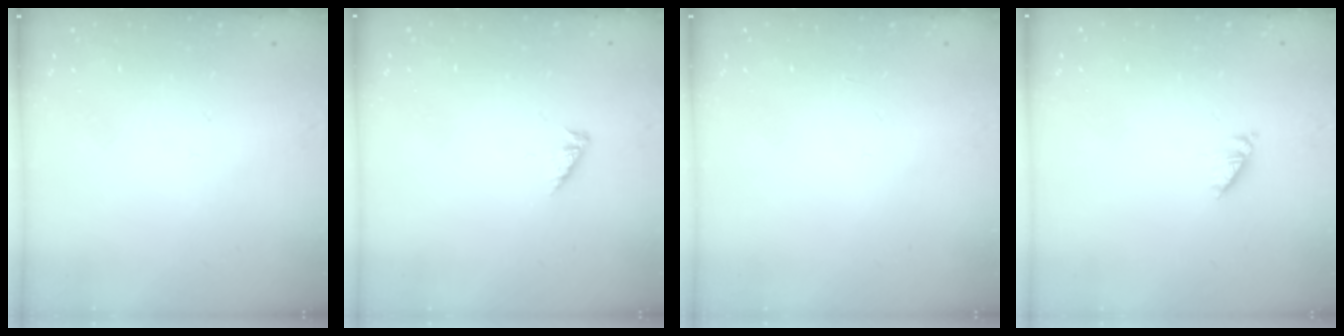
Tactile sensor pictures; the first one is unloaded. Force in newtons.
{"total": 1.7, "press": 1.6, "slide": 0.4}
{"total": 0.0}
{"total": 2.8, "press": 2.8, "slide": 0.5}